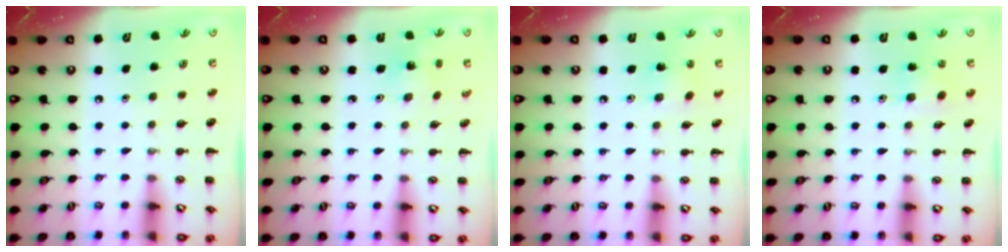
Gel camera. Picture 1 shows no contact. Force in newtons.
{"total": 1.6, "press": 1.5, "slide": 0.6}
{"total": 1.5, "press": 1.5, "slide": 0.5}
{"total": 5.3, "press": 5.2, "slide": 1.2}